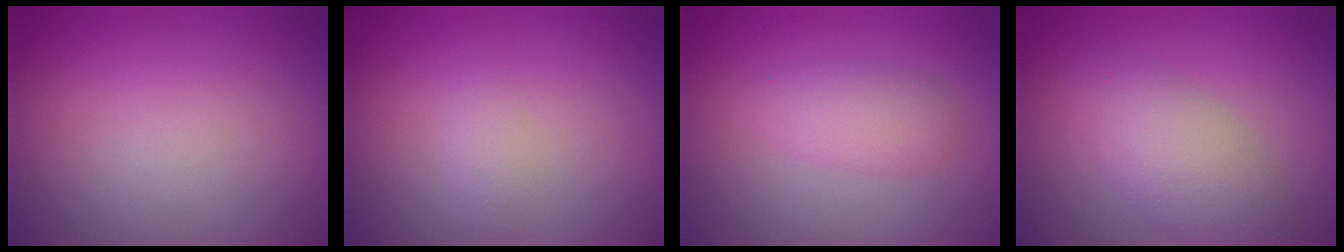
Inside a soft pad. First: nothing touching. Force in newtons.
{"total": 1.1, "press": 1.1, "slide": 0.0}
{"total": 2.3, "press": 2.3, "slide": 0.1}
{"total": 4.3, "press": 4.3, "slide": 0.1}